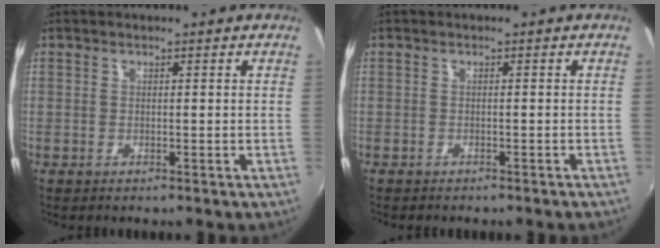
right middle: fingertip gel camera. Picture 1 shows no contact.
{"total": 1.6, "force": [-1.5, 0.3, 0.6], "torque": [-0.018, -0.008, -0.021]}